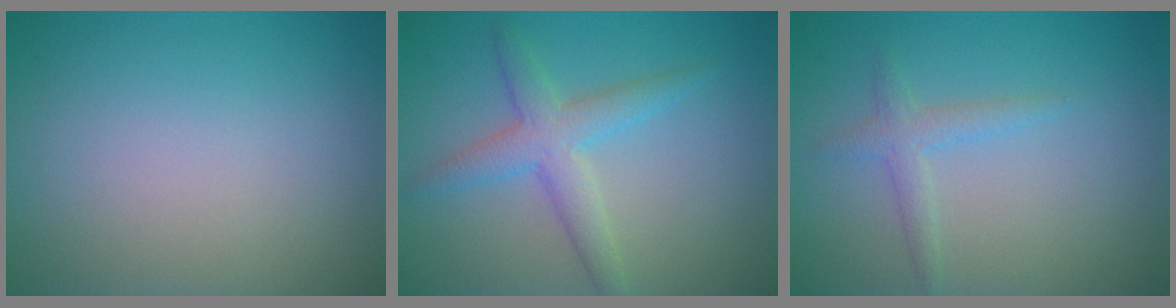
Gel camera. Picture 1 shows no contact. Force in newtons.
{"total": 3.6, "press": 3.6, "slide": 0.1}
{"total": 1.7, "press": 1.7, "slide": 0.0}